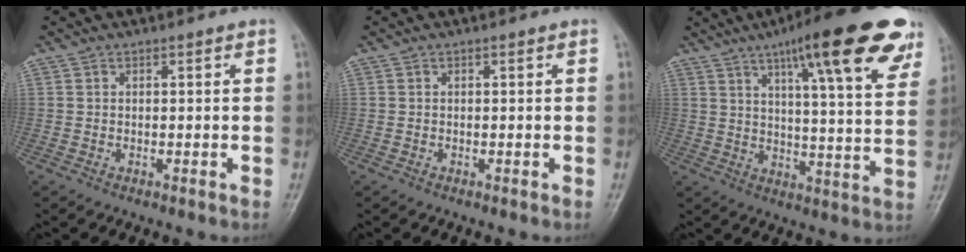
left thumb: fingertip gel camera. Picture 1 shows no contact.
{"total": 0.0}
{"total": 22.2, "force": [12.6, 4.7, 17.7], "torque": [-0.229, -0.029, 0.173]}